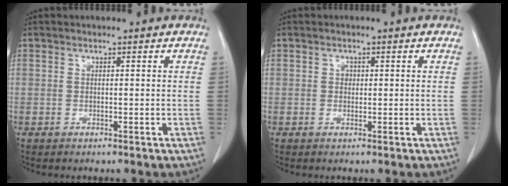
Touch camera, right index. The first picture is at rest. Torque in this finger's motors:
{"motor_torque": [0.16, 0.02, -0.02, 0.02]}